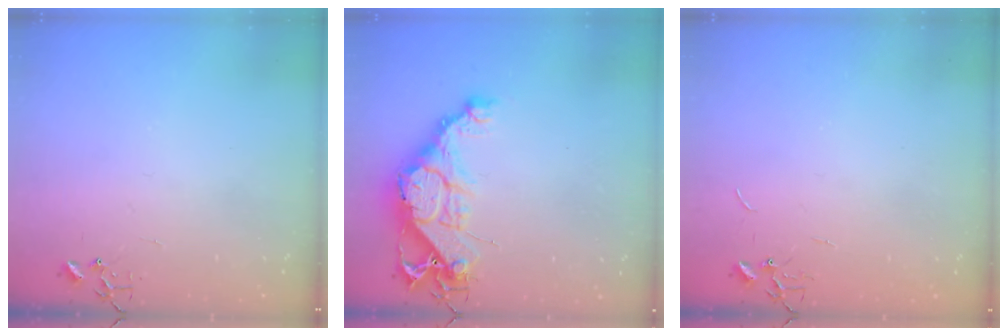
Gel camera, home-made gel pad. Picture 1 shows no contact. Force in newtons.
{"total": 15.7, "press": 15.7, "slide": 1.3}
{"total": 0.6, "press": 0.6, "slide": 0.1}